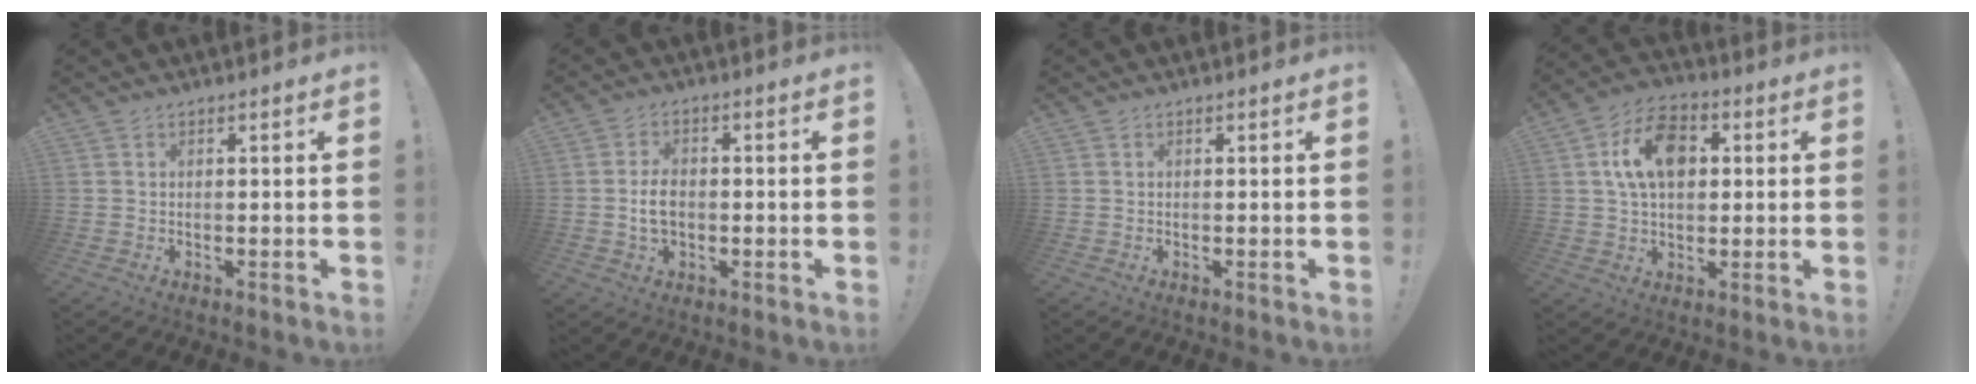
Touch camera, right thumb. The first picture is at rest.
{"total": 5.5, "force": [-0.8, 3.7, 4.0], "torque": [-0.067, 0.003, -0.017]}
{"total": 0.0}
{"total": 13.3, "force": [3.5, 8.9, 9.2], "torque": [-0.144, 0.009, 0.068]}